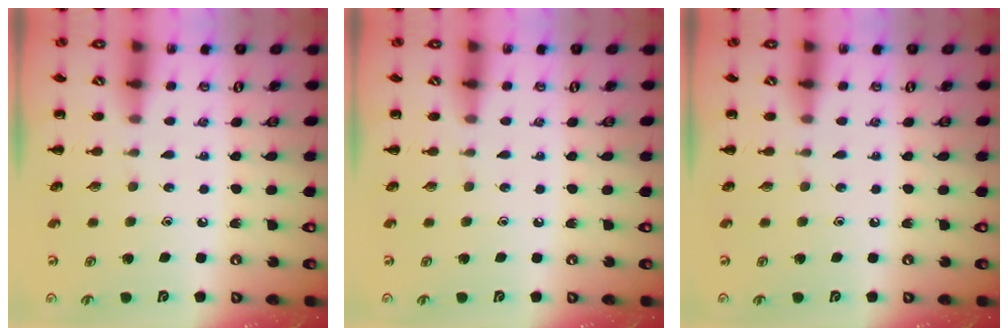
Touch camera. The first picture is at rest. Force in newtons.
{"total": 0.0}
{"total": 0.0}